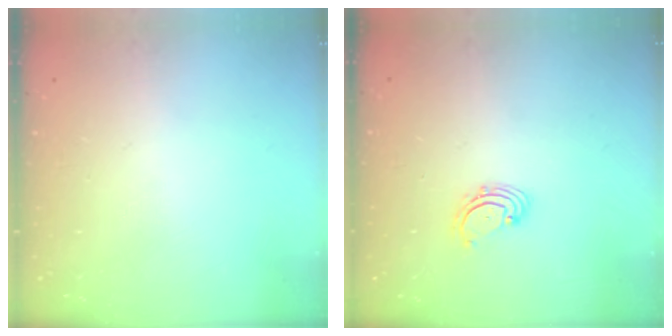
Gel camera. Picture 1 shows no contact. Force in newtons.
{"total": 1.8, "press": 1.7, "slide": 0.6}